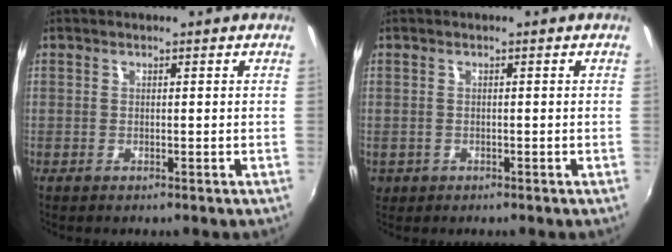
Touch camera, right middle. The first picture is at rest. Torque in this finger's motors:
{"motor_torque": [0.22, -0.23, -0.07, 0.00]}